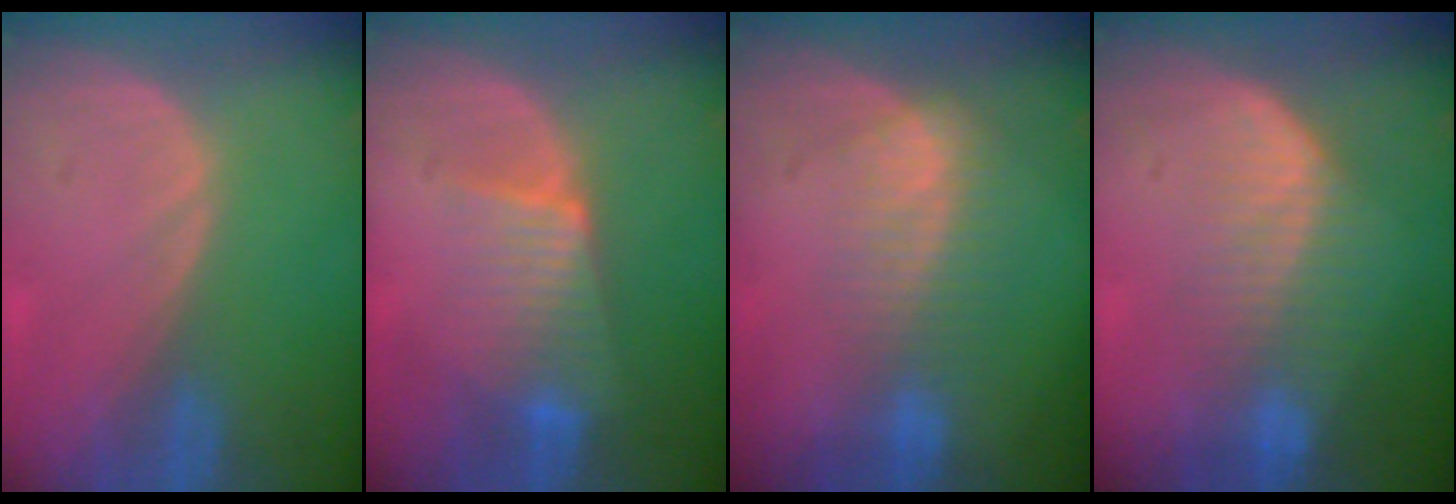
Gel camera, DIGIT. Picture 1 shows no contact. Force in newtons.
{"total": 6.6, "press": 6.2, "slide": 2.4}
{"total": 7.4, "press": 6.3, "slide": 3.8}
{"total": 7.6, "press": 6.7, "slide": 3.5}